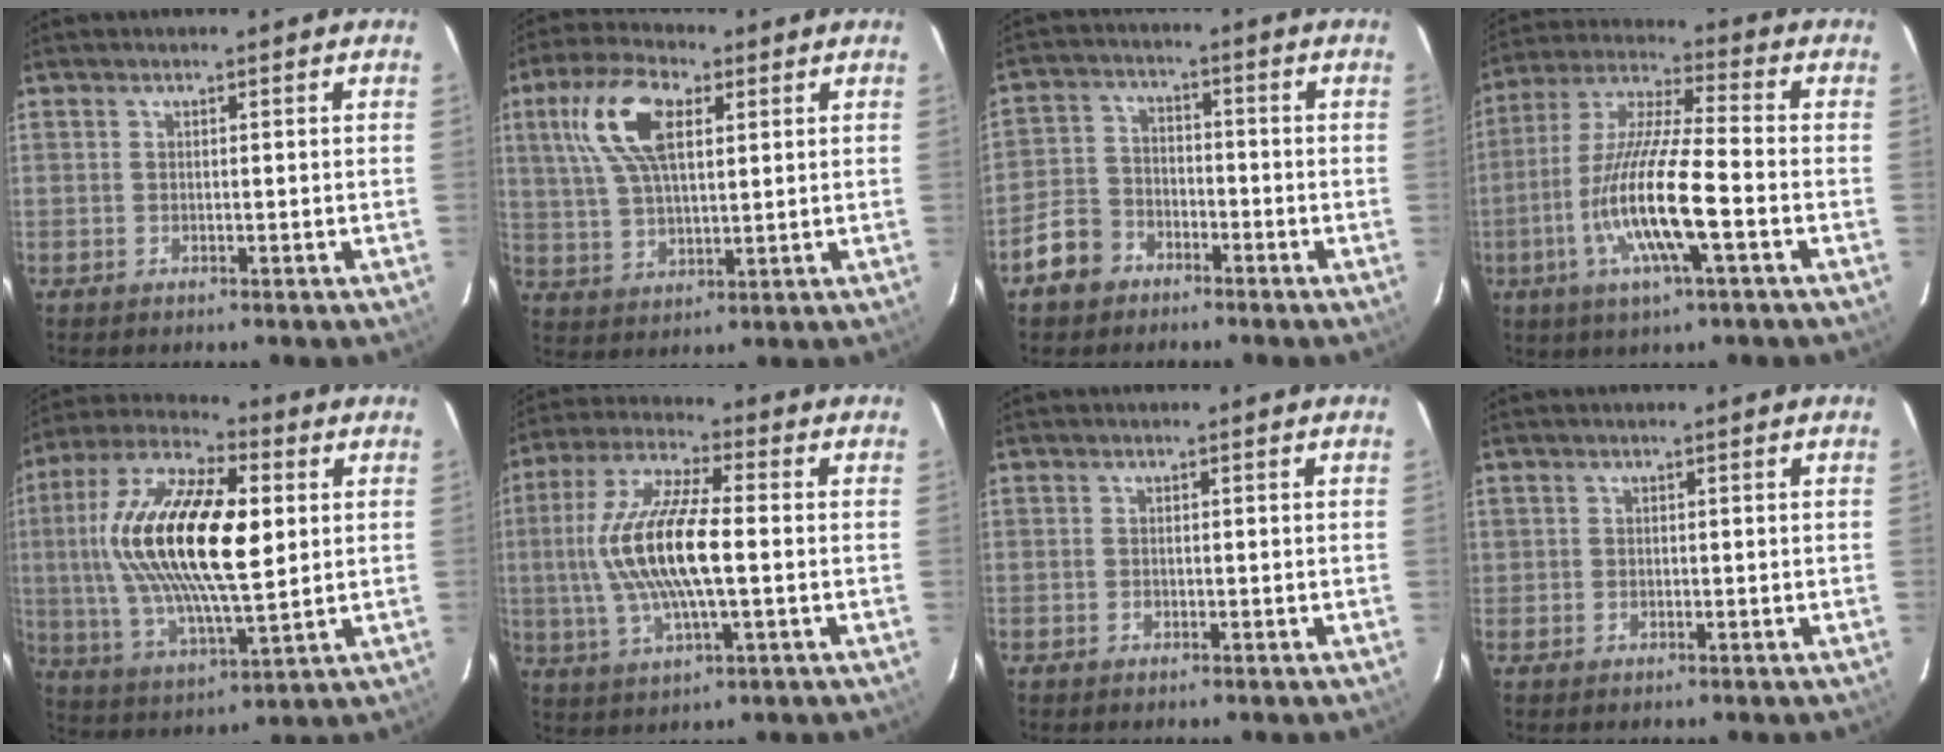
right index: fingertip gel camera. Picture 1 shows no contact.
{"total": 12.2, "force": [4.4, 5.7, 9.9], "torque": [-0.200, 0.022, 0.085]}
{"total": 7.5, "force": [-4.8, 5.3, 2.2], "torque": [-0.063, 0.022, -0.085]}
{"total": 15.3, "force": [-4.9, 1.7, 14.4], "torque": [-0.292, -0.008, -0.098]}
{"total": 22.8, "force": [3.7, 8.8, 20.7], "torque": [-0.406, 0.013, 0.064]}
{"total": 15.3, "force": [-0.4, 4.4, 14.7], "torque": [-0.298, 0.006, -0.008]}
{"total": 0.6, "force": [-0.3, 0.5, 0.2], "torque": [-0.002, 0.000, -0.005]}
{"total": 0.8, "force": [-0.1, 0.8, 0.0], "torque": [0.002, 0.001, -0.001]}